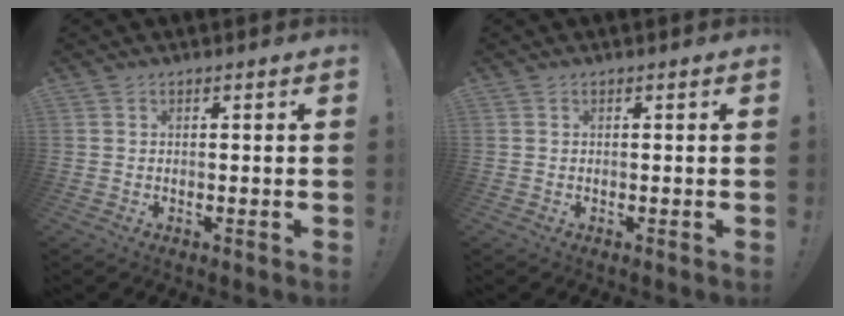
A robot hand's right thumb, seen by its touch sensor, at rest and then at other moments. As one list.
[{"total": 0.0}]